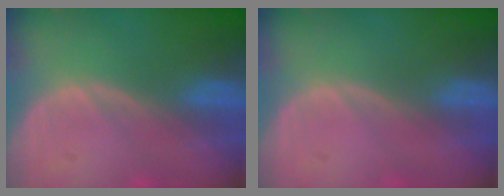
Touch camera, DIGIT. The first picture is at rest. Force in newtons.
{"total": 0.0}